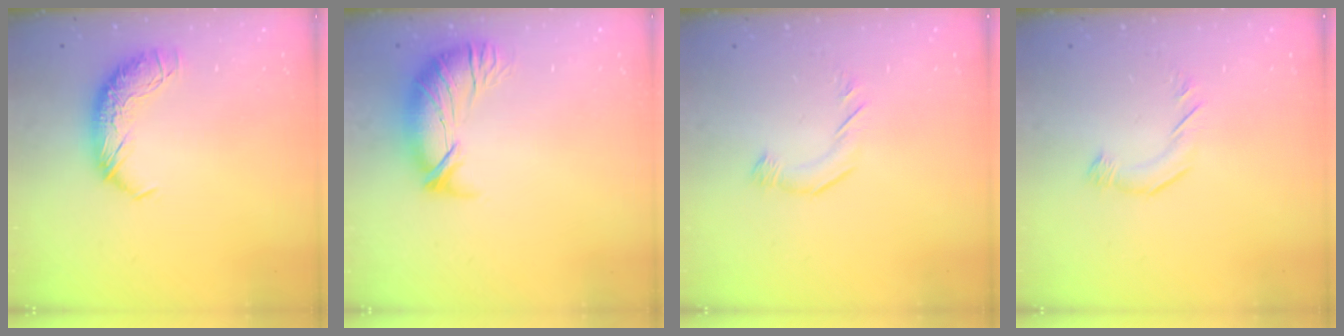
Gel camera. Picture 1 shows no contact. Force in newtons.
{"total": 3.3, "press": 2.3, "slide": 2.4}
{"total": 5.3, "press": 5.3, "slide": 0.2}
{"total": 5.3, "press": 5.3, "slide": 0.2}